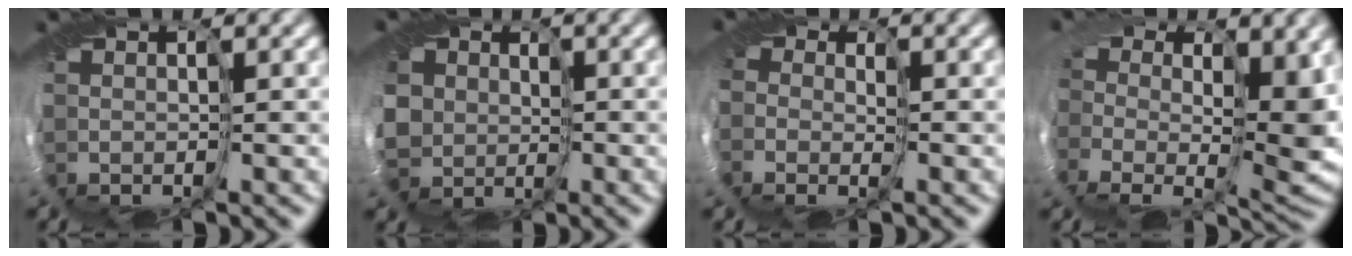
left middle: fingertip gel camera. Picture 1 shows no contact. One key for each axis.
{"total": 5.3, "fx": -1.6, "fy": 4.5, "fz": 2.2, "tx": -0.026, "ty": -0.018, "tz": -0.055}
{"total": 2.0, "fx": -1.1, "fy": 1.6, "fz": 0.1, "tx": 0.009, "ty": -0.022, "tz": -0.025}
{"total": 8.0, "fx": 0.5, "fy": 4.9, "fz": 6.3, "tx": -0.097, "ty": -0.046, "tz": 0.014}